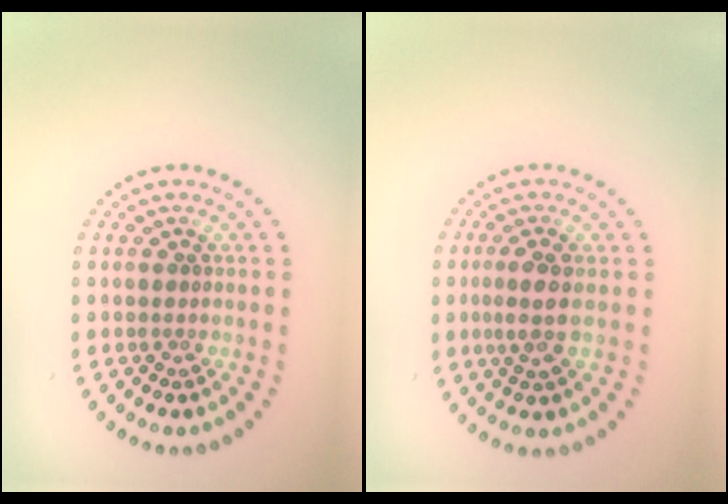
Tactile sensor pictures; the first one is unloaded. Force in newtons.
{"total": 2.4, "press": 2.2, "slide": 1.0}